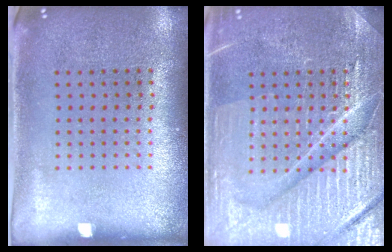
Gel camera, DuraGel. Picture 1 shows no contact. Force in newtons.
{"total": 7.4, "press": 7.4, "slide": 1.0}